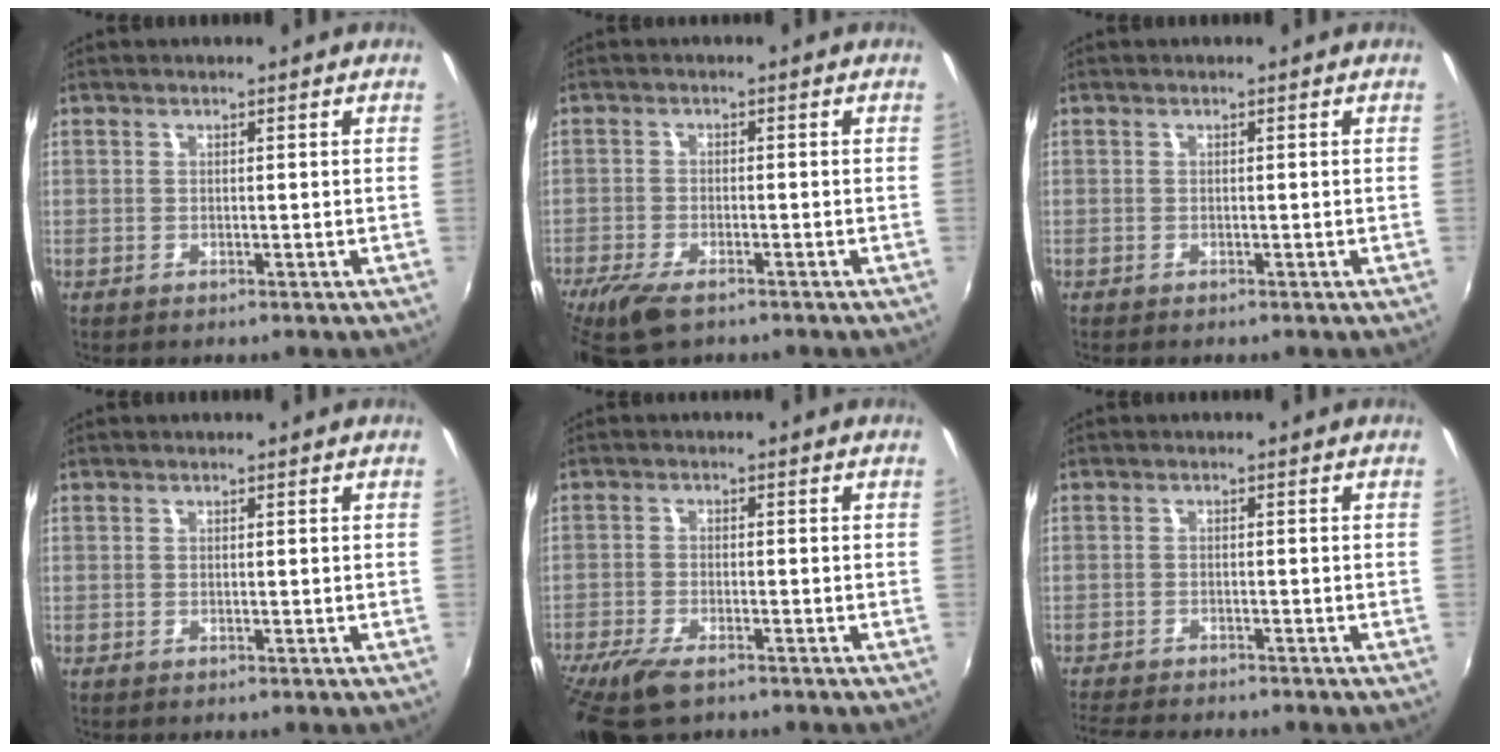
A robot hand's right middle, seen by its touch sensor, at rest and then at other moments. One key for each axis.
{"total": 8.1, "fx": -5.8, "fy": 2.9, "fz": 4.9, "tx": -0.122, "ty": -0.024, "tz": -0.109}
{"total": 0.0}
{"total": 0.0}
{"total": 10.1, "fx": -7.2, "fy": 3.5, "fz": 6.1, "tx": -0.151, "ty": -0.033, "tz": -0.136}
{"total": 7.3, "fx": -6.8, "fy": 0.9, "fz": 2.7, "tx": -0.072, "ty": -0.022, "tz": -0.113}